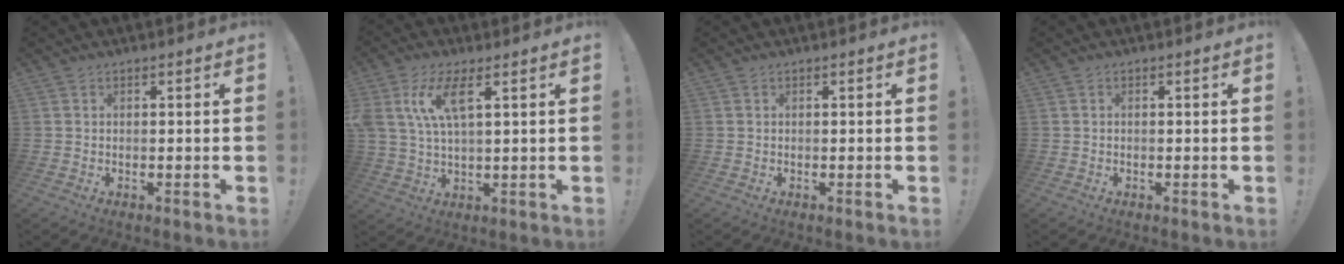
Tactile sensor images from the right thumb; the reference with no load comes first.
{"total": 10.1, "force": [4.4, 3.8, 8.3], "torque": [-0.165, -0.005, 0.082]}
{"total": 0.0}
{"total": 0.0}